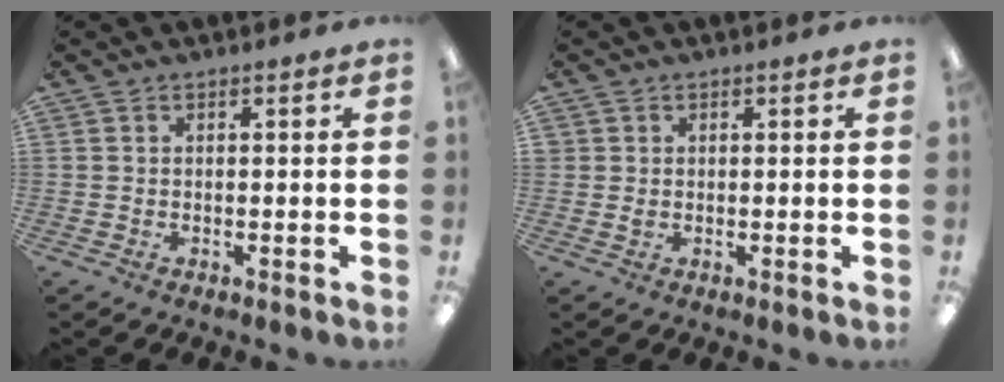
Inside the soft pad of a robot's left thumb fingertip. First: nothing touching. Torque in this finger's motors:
{"motor_torque": [-0.13, 0.13, 0.08, -0.12, 0.00]}